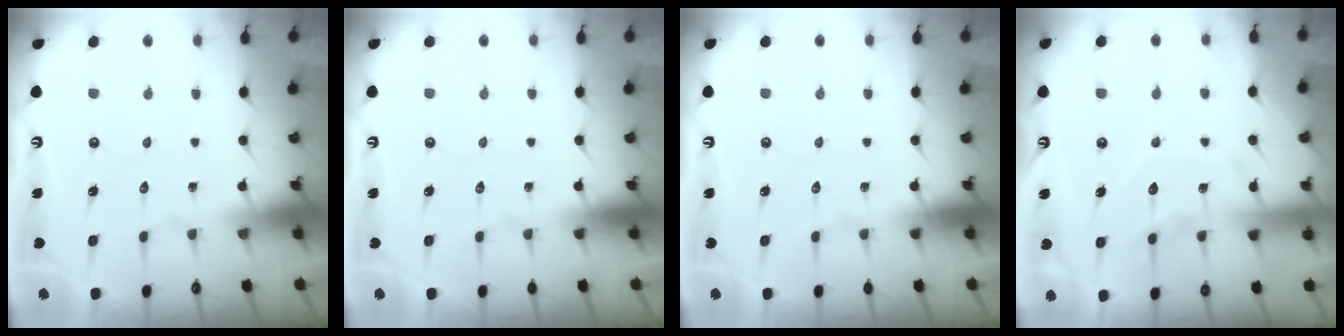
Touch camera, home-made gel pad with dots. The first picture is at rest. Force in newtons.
{"total": 0.0}
{"total": 0.0}
{"total": 10.8, "press": 10.8, "slide": 0.8}